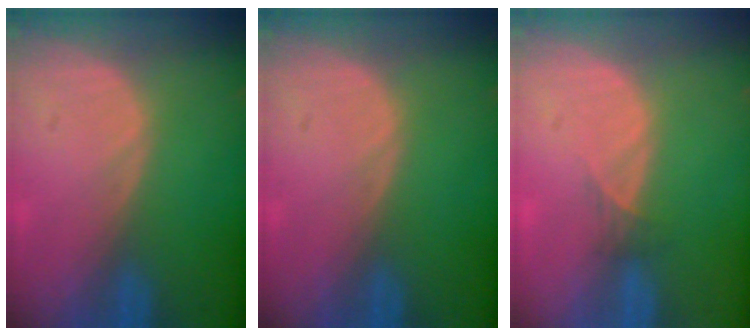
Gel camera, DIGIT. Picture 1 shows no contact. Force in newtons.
{"total": 0.0}
{"total": 1.3, "press": 1.0, "slide": 0.8}